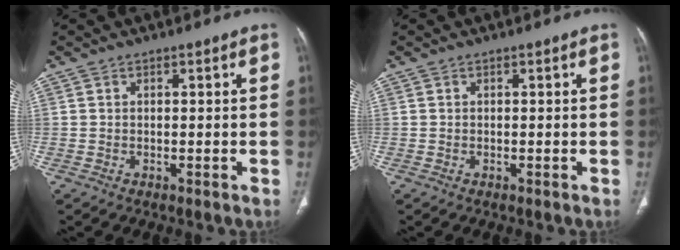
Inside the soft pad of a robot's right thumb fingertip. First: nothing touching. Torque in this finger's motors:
{"motor_torque": [0.21, 0.04, -0.15, -0.12, 0.04]}